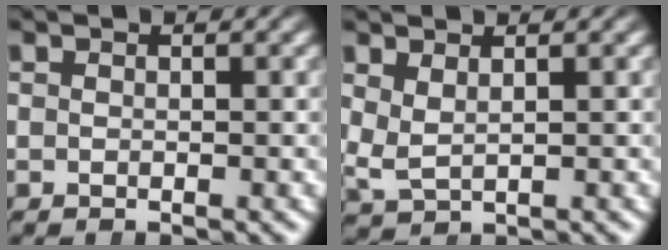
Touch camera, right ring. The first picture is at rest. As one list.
[{"total": 2.2, "force": [1.1, 1.5, 1.1], "torque": [-0.046, -0.018, 0.033]}]